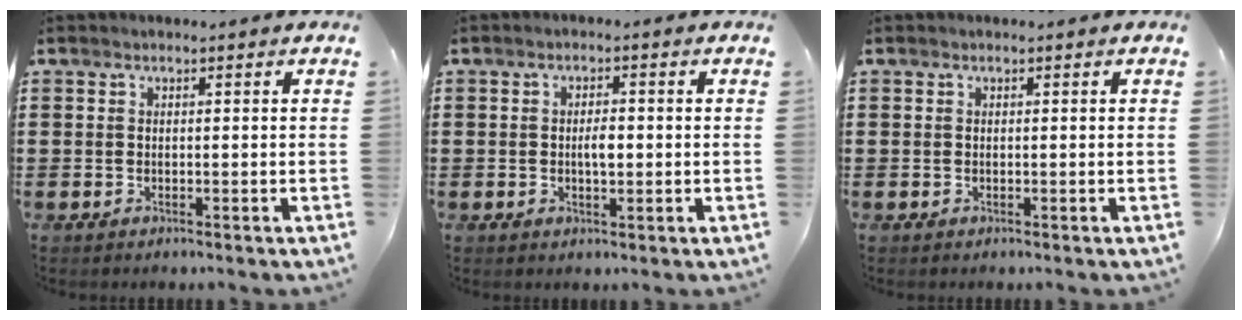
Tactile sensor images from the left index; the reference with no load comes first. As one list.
[{"total": 2.7, "force": [-0.1, 1.1, 2.4], "torque": [-0.039, -0.001, -0.005]}, {"total": 0.0}]